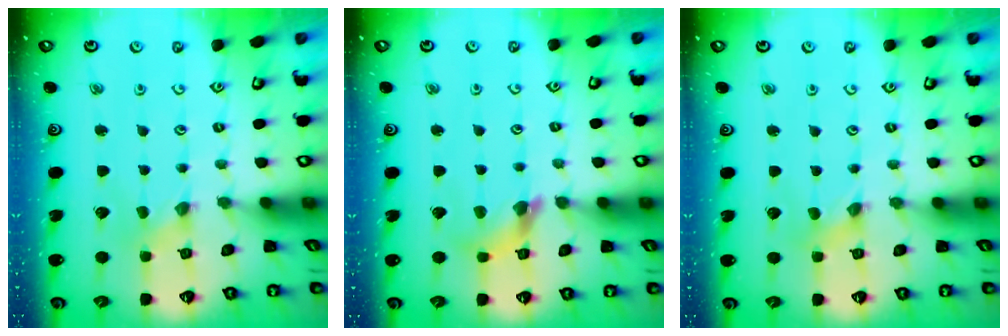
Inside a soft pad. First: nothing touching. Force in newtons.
{"total": 5.3, "press": 5.3, "slide": 0.6}
{"total": 0.0}